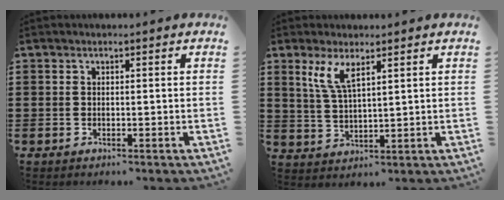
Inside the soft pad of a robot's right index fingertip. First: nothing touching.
{"total": 4.9, "force": [2.8, 1.4, 3.7], "torque": [-0.082, 0.003, 0.049]}